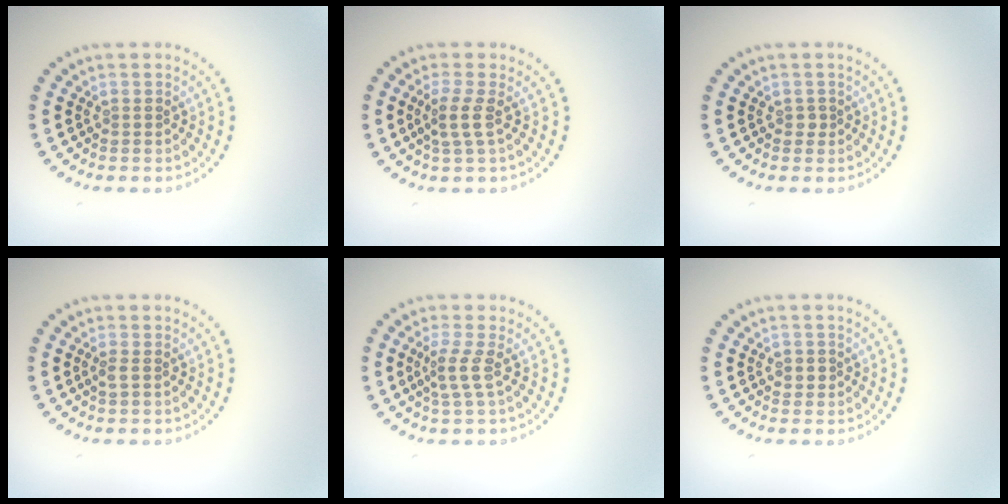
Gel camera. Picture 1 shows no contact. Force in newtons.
{"total": 2.0, "press": 1.5, "slide": 1.2}
{"total": 0.6, "press": 0.5, "slide": 0.3}
{"total": 0.9, "press": 0.8, "slide": 0.4}
{"total": 2.2, "press": 1.5, "slide": 1.6}
{"total": 1.0, "press": 1.0, "slide": 0.4}